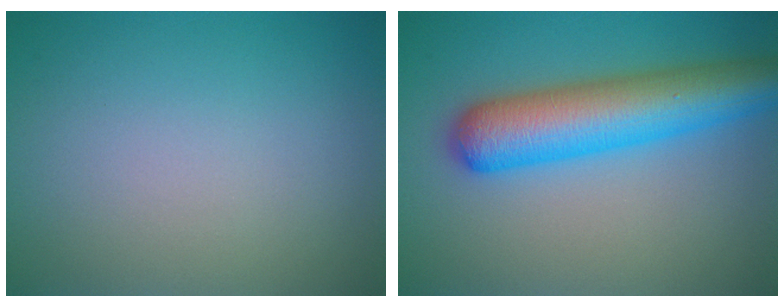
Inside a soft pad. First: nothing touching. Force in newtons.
{"total": 8.4, "press": 8.4, "slide": 0.3}